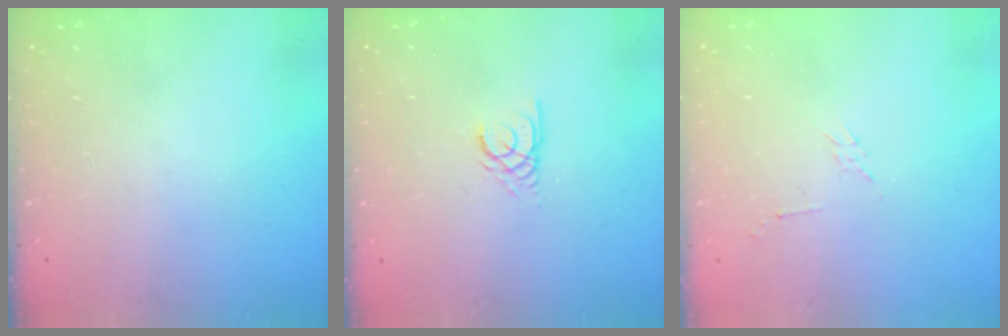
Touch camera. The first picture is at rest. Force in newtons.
{"total": 2.2, "press": 2.2, "slide": 0.3}
{"total": 2.3, "press": 2.3, "slide": 0.4}